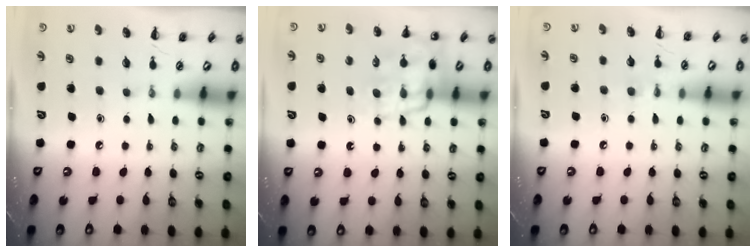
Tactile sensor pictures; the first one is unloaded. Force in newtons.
{"total": 17.8, "press": 17.4, "slide": 3.5}
{"total": 7.0, "press": 6.8, "slide": 1.5}